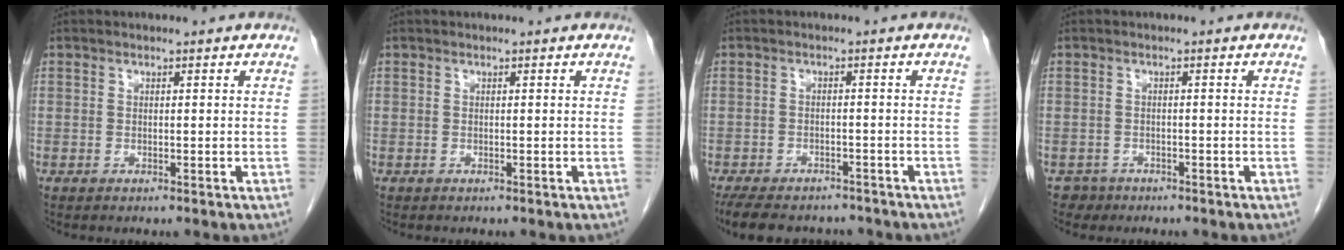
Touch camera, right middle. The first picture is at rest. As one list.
[{"total": 0.0}, {"total": 12.5, "force": [-10.5, 4.8, 4.7], "torque": [-0.103, -0.003, -0.141]}, {"total": 1.8, "force": [-1.3, 1.2, -0.4], "torque": [0.002, 0.006, -0.020]}]